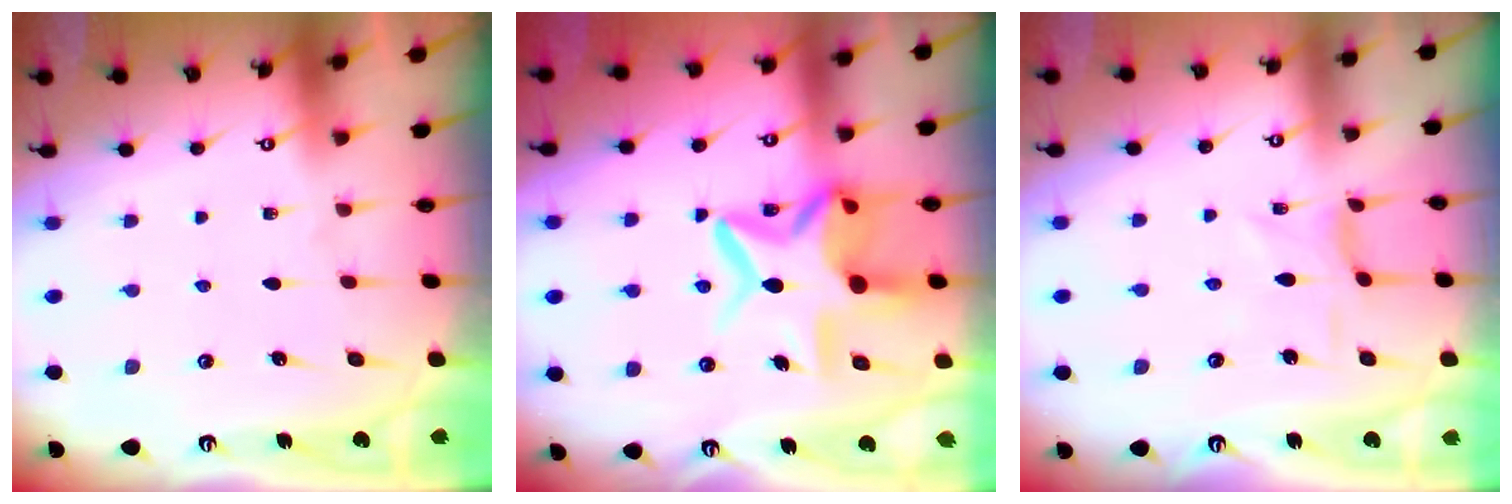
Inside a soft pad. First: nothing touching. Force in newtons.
{"total": 13.5, "press": 13.4, "slide": 1.1}
{"total": 2.1, "press": 2.1, "slide": 0.5}